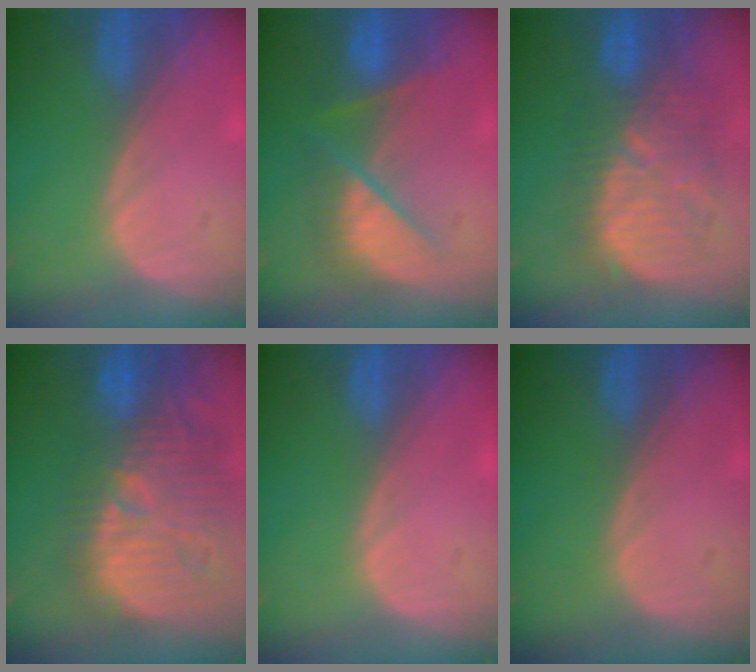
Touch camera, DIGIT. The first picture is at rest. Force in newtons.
{"total": 7.2, "press": 7.2, "slide": 0.2}
{"total": 10.6, "press": 10.4, "slide": 2.3}
{"total": 13.9, "press": 12.7, "slide": 5.5}
{"total": 0.0}
{"total": 0.0}